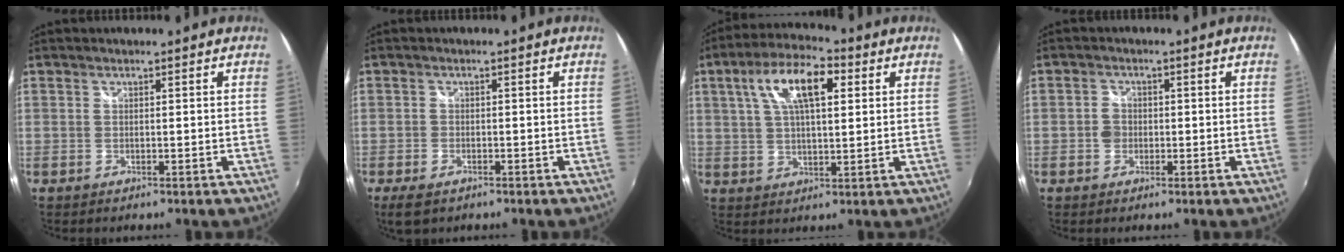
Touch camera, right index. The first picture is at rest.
{"total": 4.5, "force": [-3.0, 2.3, 2.5], "torque": [-0.060, -0.017, -0.052]}
{"total": 12.1, "force": [4.3, 4.9, 10.2], "torque": [-0.188, 0.027, 0.071]}
{"total": 2.6, "force": [-0.6, 2.3, 0.9], "torque": [-0.015, 0.005, -0.014]}